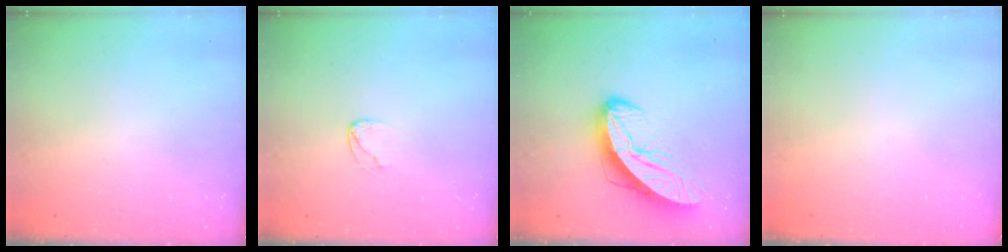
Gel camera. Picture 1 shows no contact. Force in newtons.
{"total": 3.7, "press": 3.7, "slide": 0.3}
{"total": 13.2, "press": 13.1, "slide": 1.0}
{"total": 0.0}